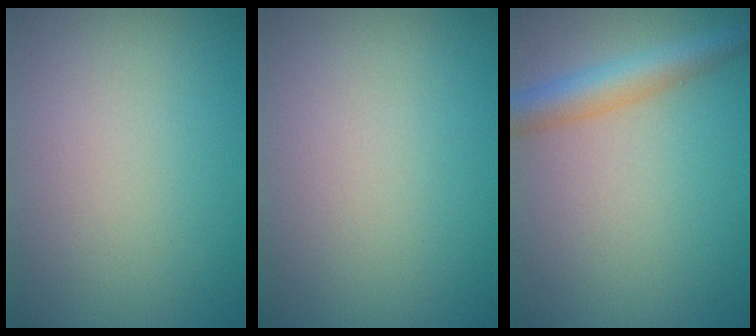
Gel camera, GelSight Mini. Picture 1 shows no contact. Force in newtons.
{"total": 0.0}
{"total": 4.0, "press": 4.0, "slide": 0.1}